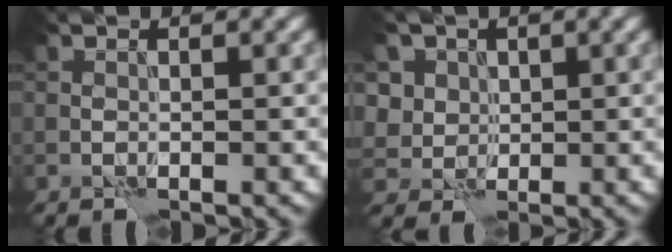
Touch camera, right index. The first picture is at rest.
{"total": 5.8, "force": [2.4, 4.8, 2.2], "torque": [-0.053, 0.009, 0.033]}